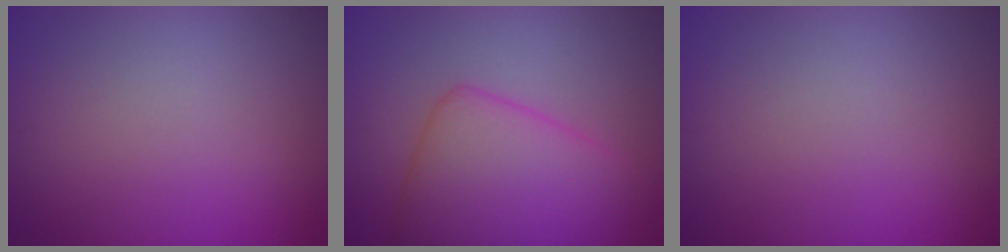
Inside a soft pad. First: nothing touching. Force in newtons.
{"total": 7.4, "press": 7.4, "slide": 0.1}
{"total": 0.0}